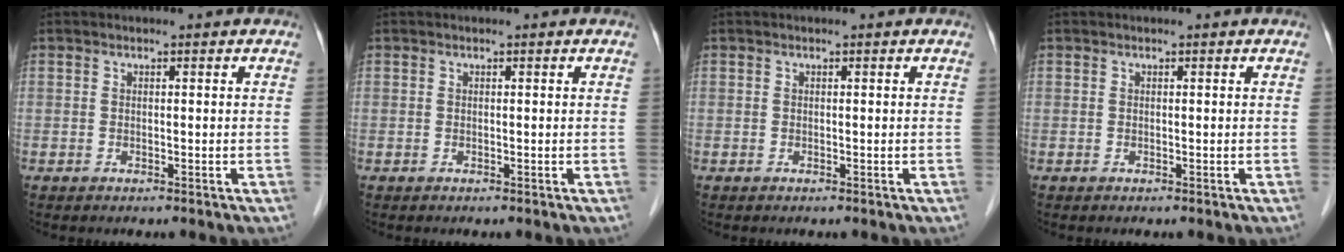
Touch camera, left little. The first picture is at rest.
{"total": 0.0}
{"total": 0.0}
{"total": 0.0}